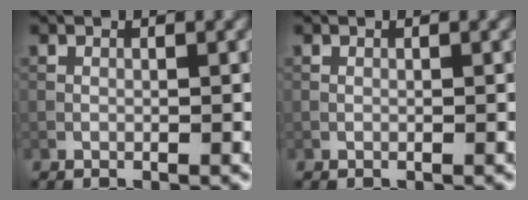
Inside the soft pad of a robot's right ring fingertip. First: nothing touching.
{"total": 0.0}